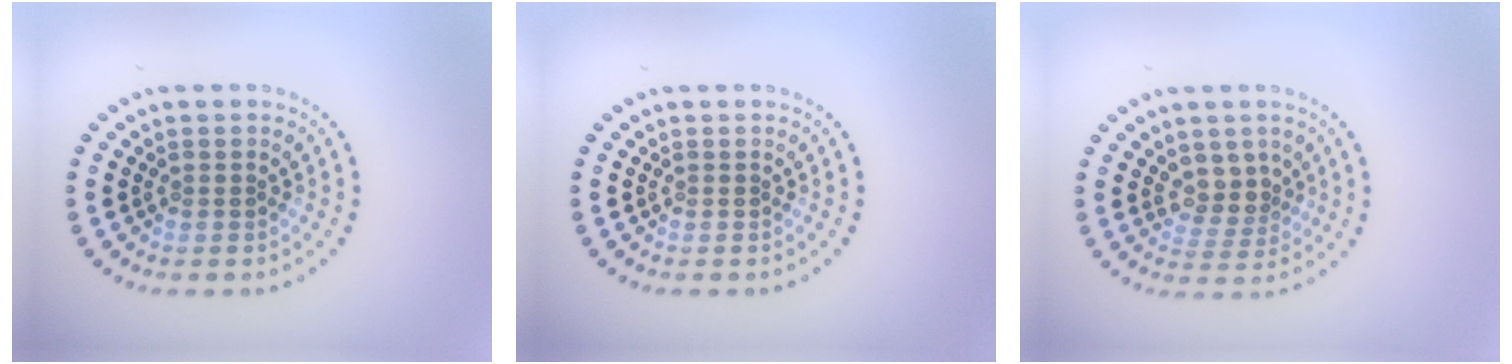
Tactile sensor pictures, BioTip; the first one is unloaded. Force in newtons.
{"total": 0.0}
{"total": 2.5, "press": 2.0, "slide": 1.4}